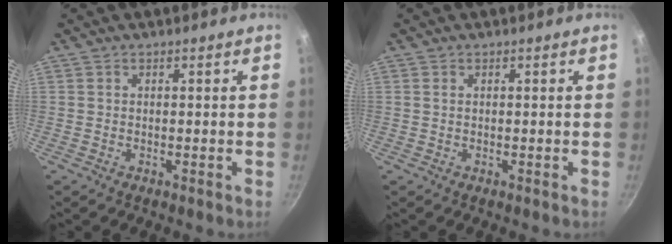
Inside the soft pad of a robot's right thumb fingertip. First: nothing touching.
{"total": 0.0}